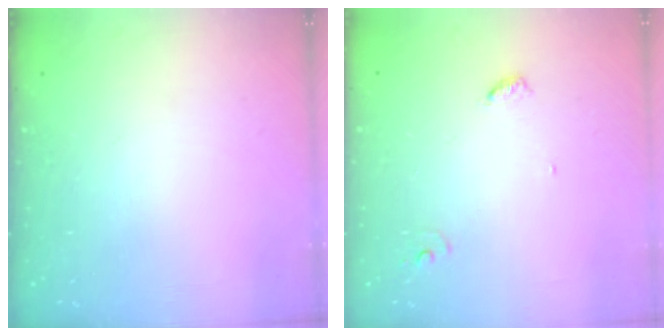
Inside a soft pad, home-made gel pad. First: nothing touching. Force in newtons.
{"total": 4.0, "press": 4.0, "slide": 0.3}